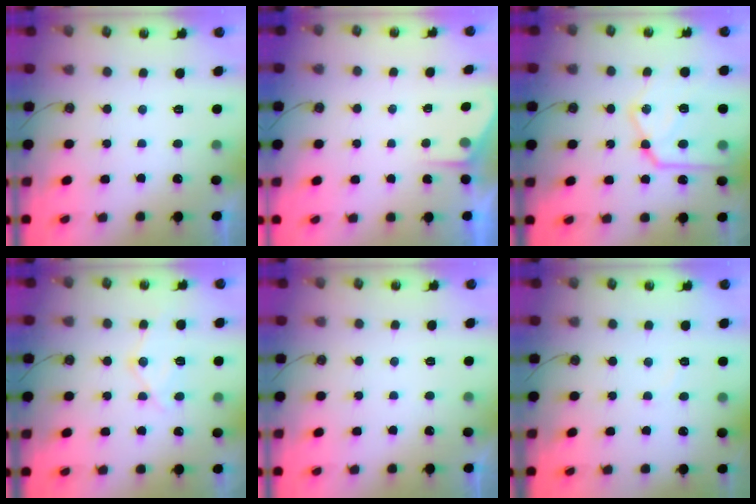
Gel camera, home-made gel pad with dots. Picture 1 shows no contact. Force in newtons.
{"total": 2.2, "press": 2.2, "slide": 0.4}
{"total": 18.3, "press": 18.3, "slide": 1.7}
{"total": 12.8, "press": 12.7, "slide": 1.2}
{"total": 0.0}
{"total": 2.7, "press": 2.7, "slide": 0.4}